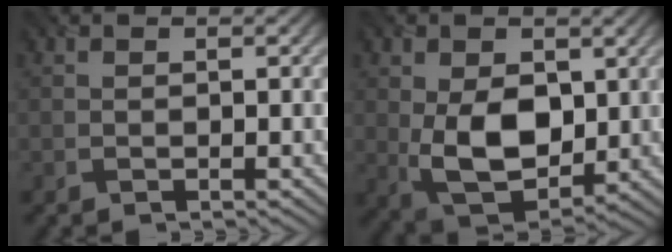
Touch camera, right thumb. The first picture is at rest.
{"total": 9.7, "force": [0.4, 6.3, 7.4], "torque": [-0.153, -0.012, 0.011]}